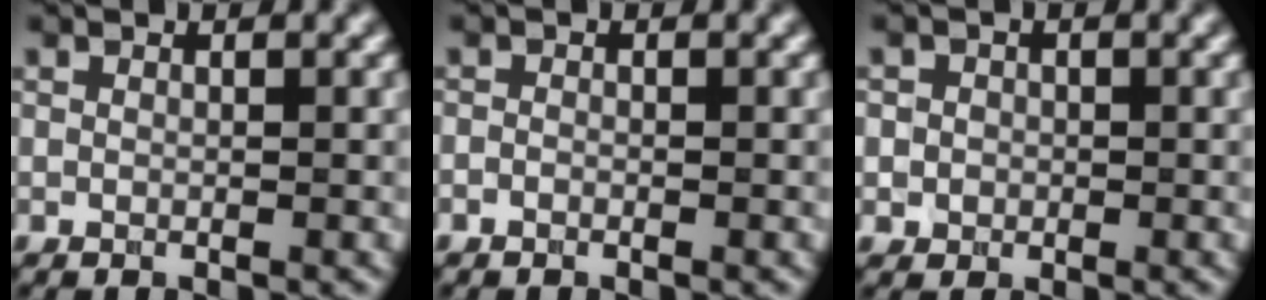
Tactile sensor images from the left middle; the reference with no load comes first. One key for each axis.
{"total": 0.5, "fx": -0.4, "fy": 0.2, "fz": 0.2, "tx": -0.002, "ty": -0.002, "tz": -0.009}
{"total": 1.7, "fx": 0.1, "fy": 1.6, "fz": 0.4, "tx": 0.012, "ty": 0.003, "tz": -0.007}